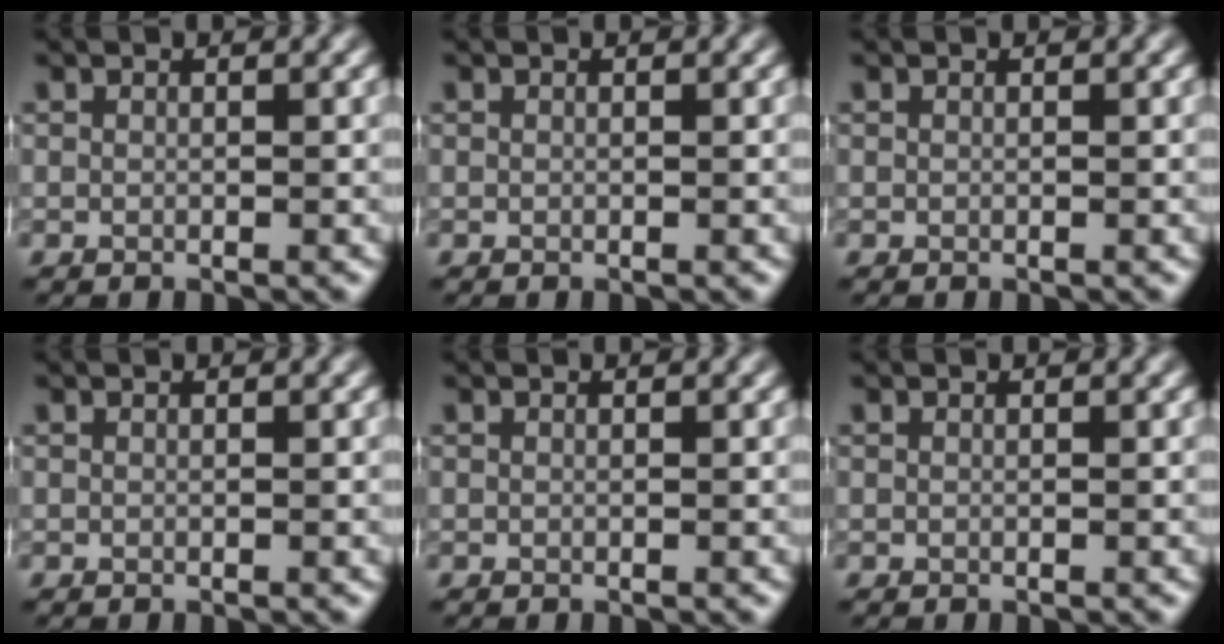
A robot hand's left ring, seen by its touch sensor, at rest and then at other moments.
{"total": 0.0}
{"total": 0.0}
{"total": 0.0}
{"total": 0.0}
{"total": 0.0}